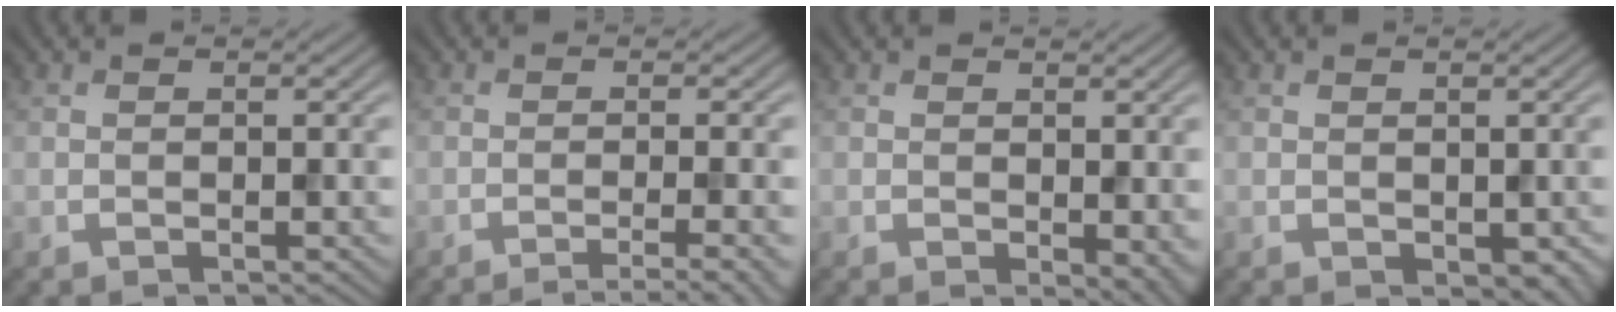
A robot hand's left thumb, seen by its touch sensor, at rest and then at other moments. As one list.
[{"total": 5.0, "force": [-2.8, 0.9, 4.1], "torque": [-0.048, 0.007, -0.049]}, {"total": 3.5, "force": [-0.4, 2.0, 2.9], "torque": [-0.034, -0.011, 0.000]}, {"total": 1.4, "force": [0.1, 1.0, 1.0], "torque": [-0.019, -0.007, 0.006]}]